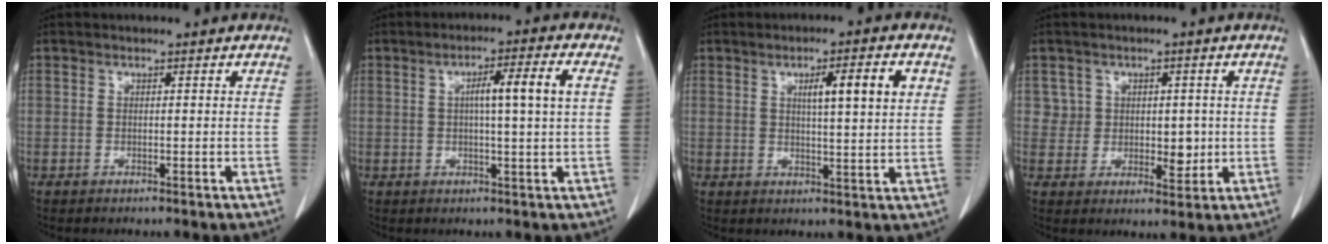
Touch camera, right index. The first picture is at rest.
{"total": 6.6, "force": [1.1, -0.4, 6.5], "torque": [-0.107, 0.010, 0.019]}
{"total": 7.4, "force": [2.5, 0.3, 6.9], "torque": [-0.110, 0.006, 0.038]}
{"total": 4.7, "force": [0.8, 4.1, 2.1], "torque": [-0.011, -0.002, 0.015]}